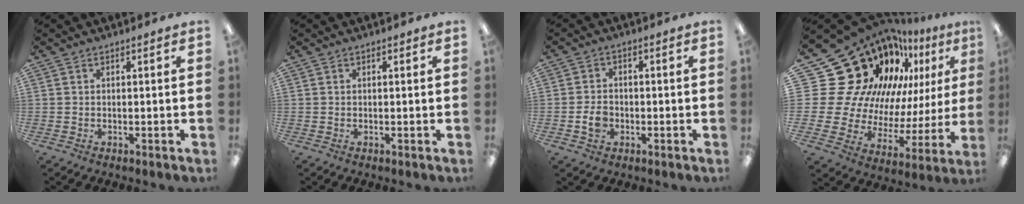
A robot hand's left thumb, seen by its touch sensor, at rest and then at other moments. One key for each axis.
{"total": 0.0}
{"total": 4.4, "fx": -1.2, "fy": 3.4, "fz": 2.5, "tx": -0.046, "ty": 0.006, "tz": -0.020}
{"total": 26.3, "fx": 17.2, "fy": 16.4, "fz": 11.4, "tx": -0.216, "ty": -0.158, "tz": 0.357}